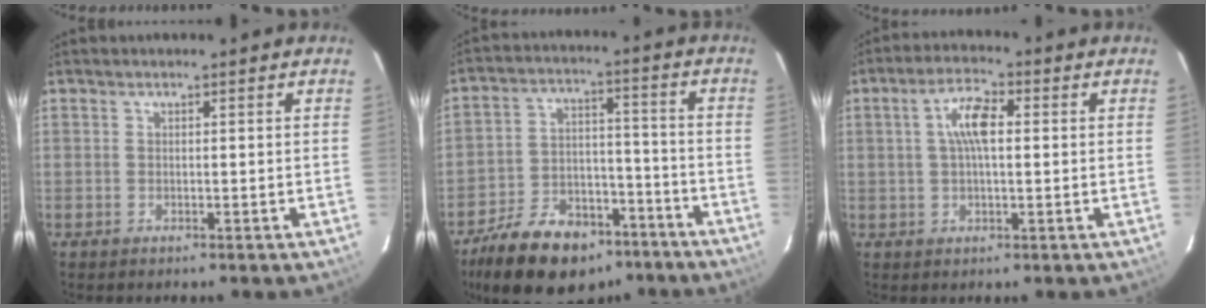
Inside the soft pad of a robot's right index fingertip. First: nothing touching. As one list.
[{"total": 18.0, "force": [-12.9, 9.8, 8.1], "torque": [-0.173, 0.024, -0.192]}, {"total": 6.2, "force": [1.0, 2.2, 5.7], "torque": [-0.109, 0.016, 0.017]}]